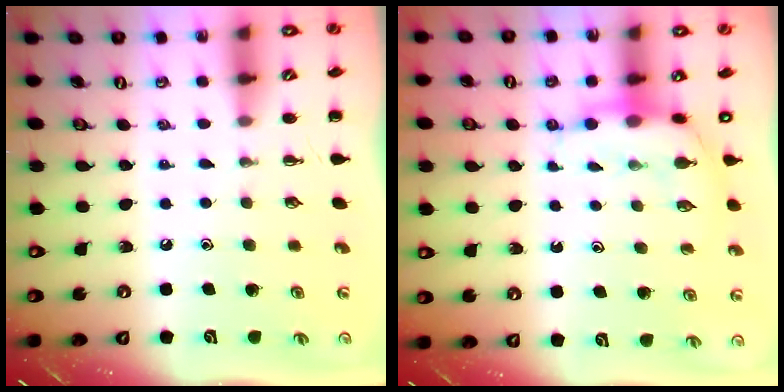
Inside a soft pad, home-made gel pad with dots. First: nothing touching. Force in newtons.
{"total": 7.9, "press": 7.8, "slide": 1.5}